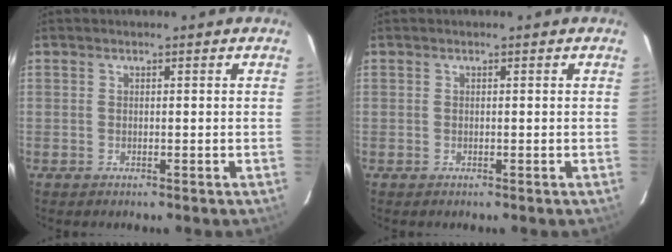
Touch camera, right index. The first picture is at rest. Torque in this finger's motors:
{"motor_torque": [0.01, 0.00, 0.00, 0.00]}